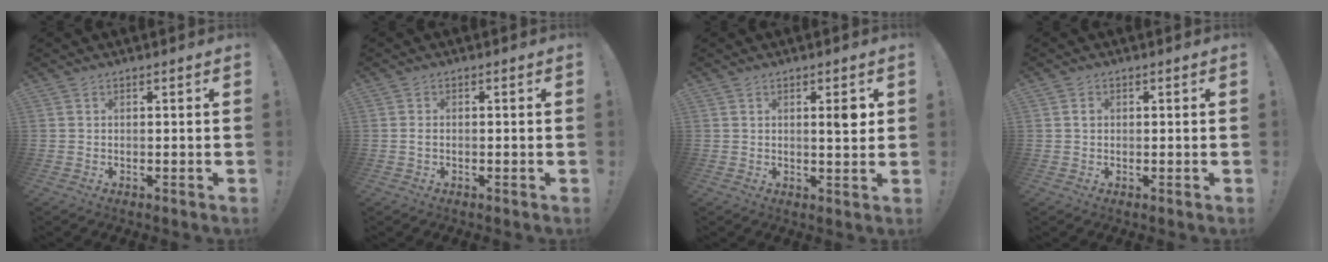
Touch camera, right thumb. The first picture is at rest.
{"total": 0.9, "force": [-0.2, 0.5, 0.7], "torque": [-0.013, 0.004, -0.004]}
{"total": 4.5, "force": [1.4, 1.1, 4.1], "torque": [-0.051, -0.010, 0.014]}
{"total": 1.2, "force": [0.2, 1.0, 0.6], "torque": [-0.006, 0.002, 0.002]}